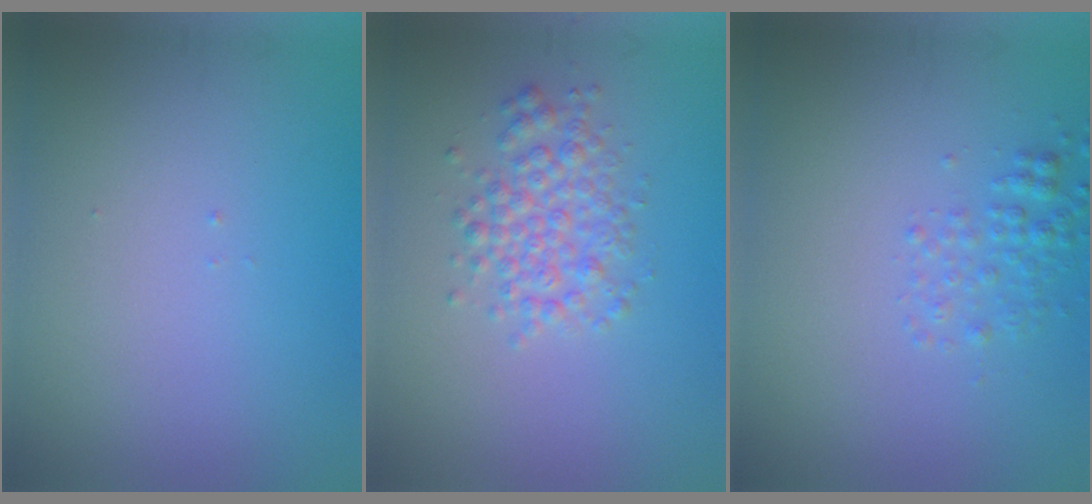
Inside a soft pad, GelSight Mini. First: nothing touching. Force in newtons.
{"total": 3.2, "press": 3.2, "slide": 0.1}
{"total": 1.8, "press": 1.8, "slide": 0.1}